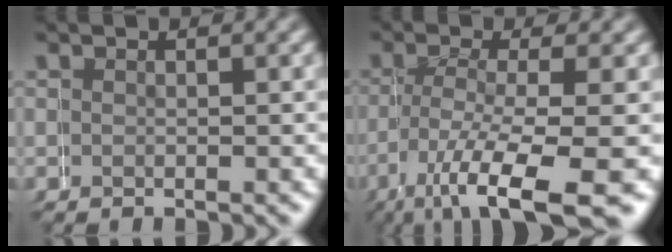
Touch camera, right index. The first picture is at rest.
{"total": 5.5, "force": [-3.1, 2.0, 4.1], "torque": [-0.089, -0.025, -0.031]}